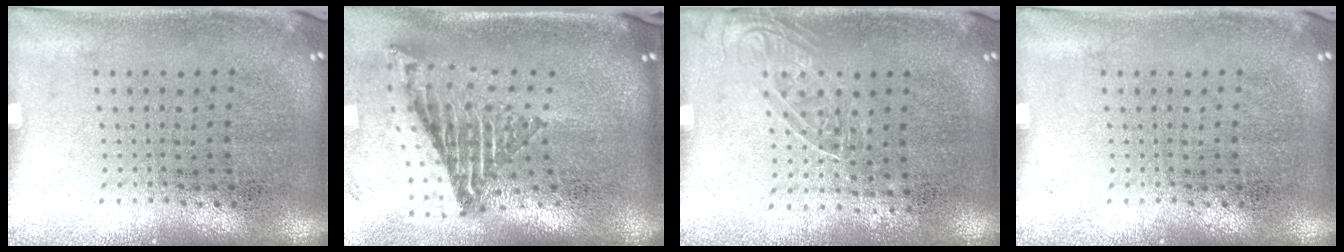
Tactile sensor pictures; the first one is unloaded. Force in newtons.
{"total": 2.6, "press": 1.7, "slide": 1.9}
{"total": 1.2, "press": 1.1, "slide": 0.7}
{"total": 0.0}